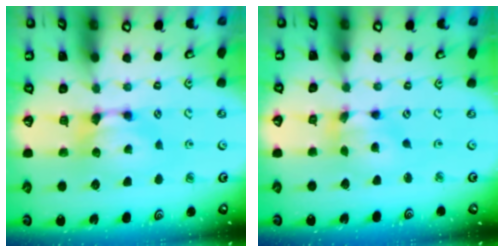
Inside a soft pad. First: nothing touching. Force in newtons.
{"total": 4.9, "press": 4.5, "slide": 1.9}